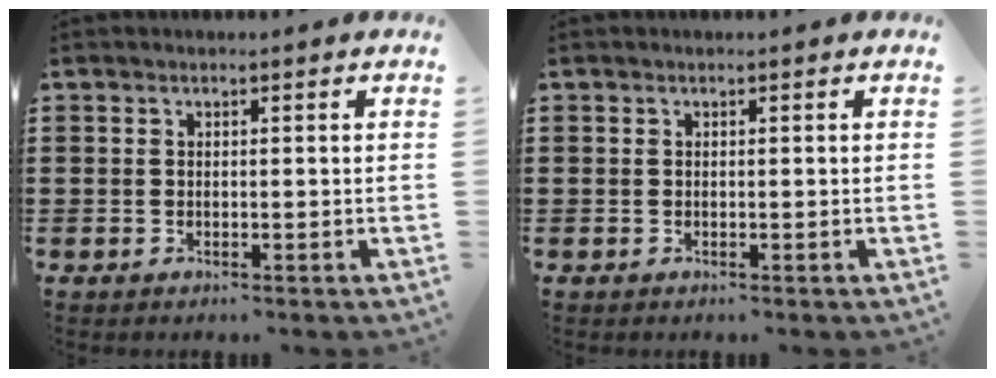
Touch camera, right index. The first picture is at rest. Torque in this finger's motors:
{"motor_torque": [0.00, 0.00, 0.00, 0.00]}